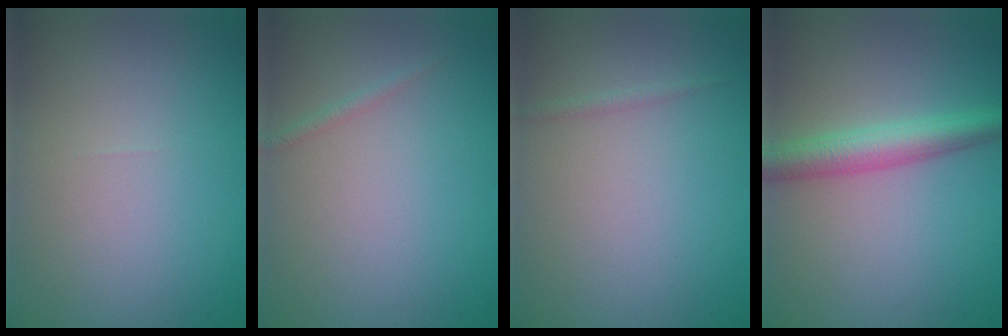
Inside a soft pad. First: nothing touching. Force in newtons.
{"total": 0.7, "press": 0.7, "slide": 0.0}
{"total": 0.6, "press": 0.6, "slide": 0.0}
{"total": 3.8, "press": 3.8, "slide": 0.1}